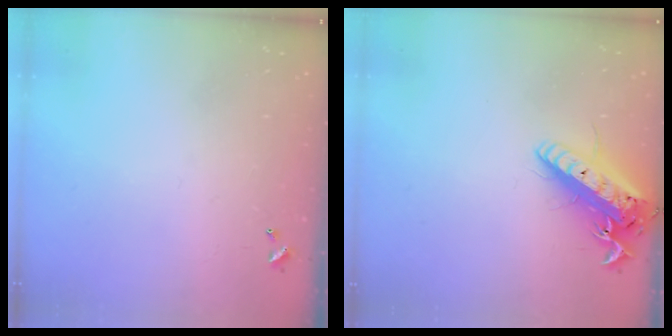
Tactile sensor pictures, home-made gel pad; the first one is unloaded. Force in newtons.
{"total": 19.0, "press": 18.6, "slide": 3.8}